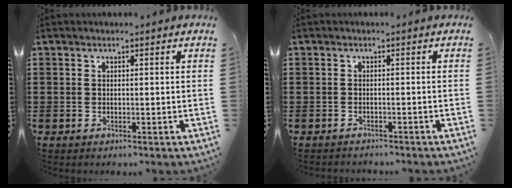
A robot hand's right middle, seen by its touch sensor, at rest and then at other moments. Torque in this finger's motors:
{"motor_torque": [-0.07, 0.07, -0.26, -0.06]}